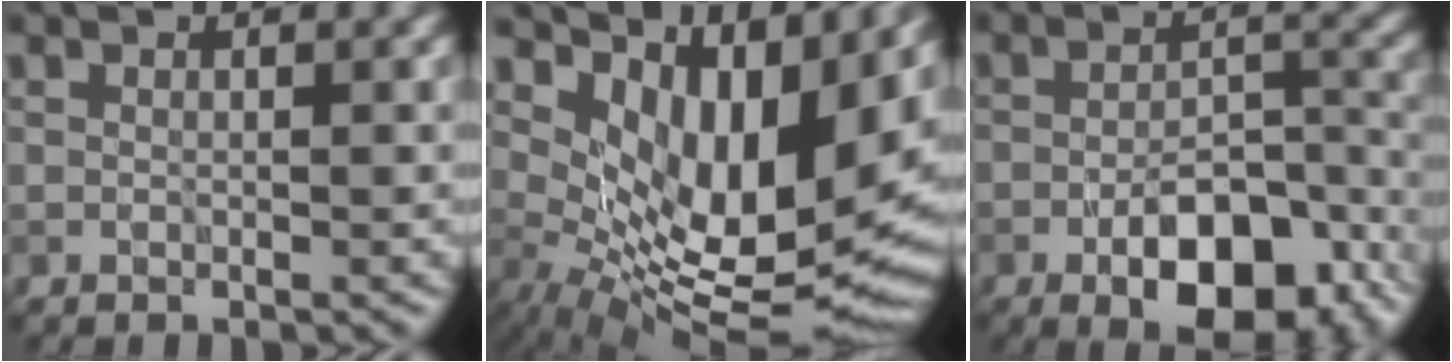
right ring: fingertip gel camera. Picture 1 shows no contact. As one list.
[{"total": 13.1, "force": [3.9, 6.1, 10.9], "torque": [-0.174, -0.015, 0.082]}, {"total": 9.0, "force": [-4.6, 4.1, 6.5], "torque": [-0.097, -0.003, -0.064]}]